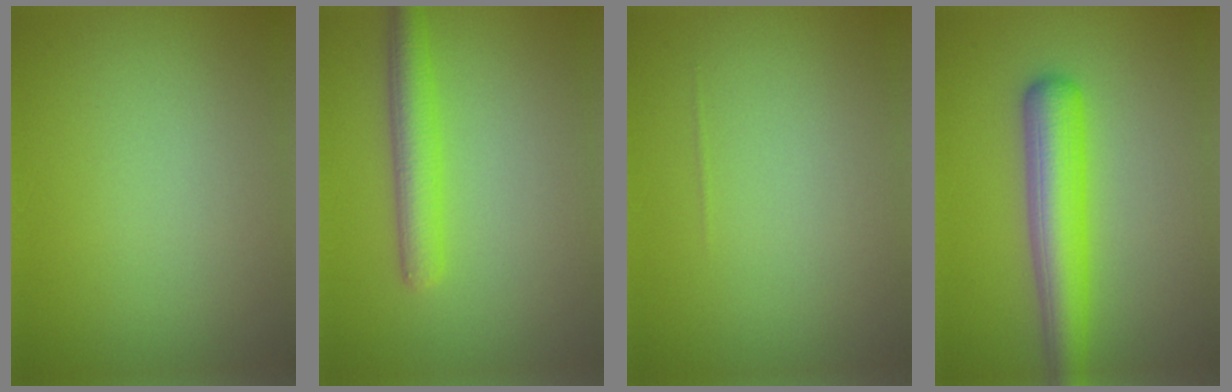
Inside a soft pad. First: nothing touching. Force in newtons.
{"total": 3.5, "press": 3.5, "slide": 0.1}
{"total": 0.0}
{"total": 5.5, "press": 5.5, "slide": 0.3}